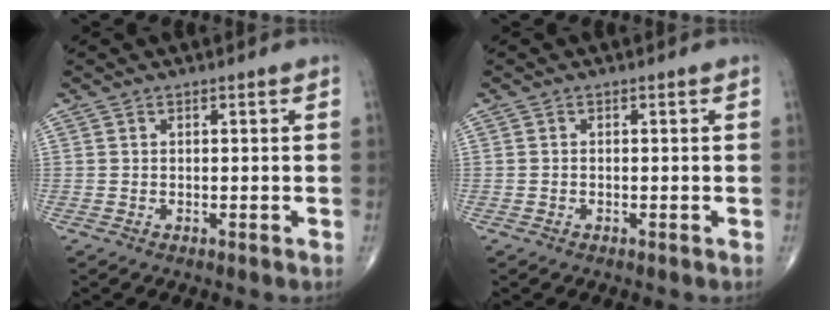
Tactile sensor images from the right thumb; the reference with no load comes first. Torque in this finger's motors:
{"motor_torque": [-0.27, 0.13, -0.19, -0.17, -0.02]}